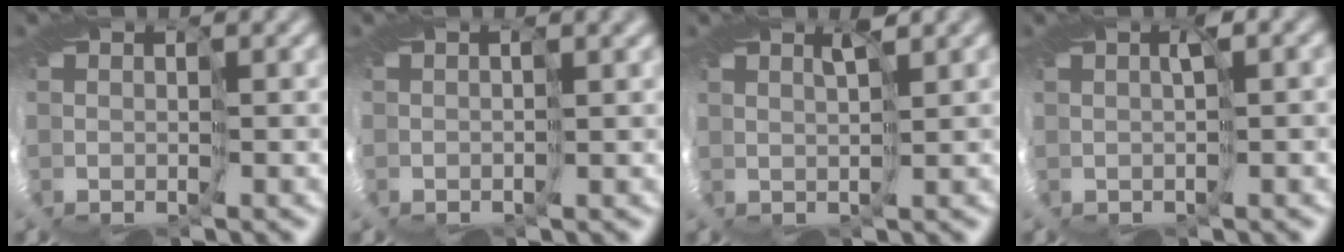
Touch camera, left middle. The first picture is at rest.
{"total": 0.8, "force": [0.2, 0.3, 0.7], "torque": [-0.005, 0.008, 0.003]}
{"total": 1.0, "force": [0.9, -0.4, 0.3], "torque": [-0.008, 0.005, 0.008]}
{"total": 1.6, "force": [0.2, 0.4, 1.6], "torque": [-0.018, 0.008, 0.002]}